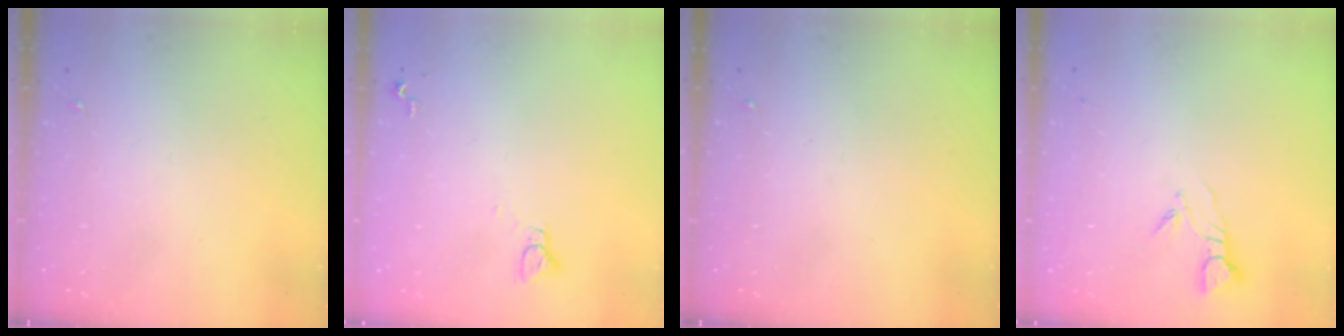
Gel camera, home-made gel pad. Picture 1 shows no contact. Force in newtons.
{"total": 2.2, "press": 2.2, "slide": 0.1}
{"total": 0.0}
{"total": 4.3, "press": 4.3, "slide": 0.3}